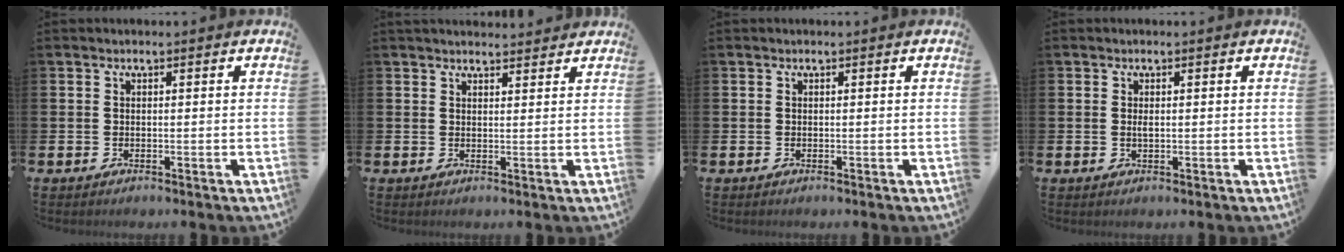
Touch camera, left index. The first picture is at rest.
{"total": 2.3, "force": [2.2, 0.3, 0.0], "torque": [0.006, -0.013, 0.039]}
{"total": 0.0}
{"total": 0.7, "force": [0.1, 0.2, 0.6], "torque": [-0.010, 0.000, 0.001]}